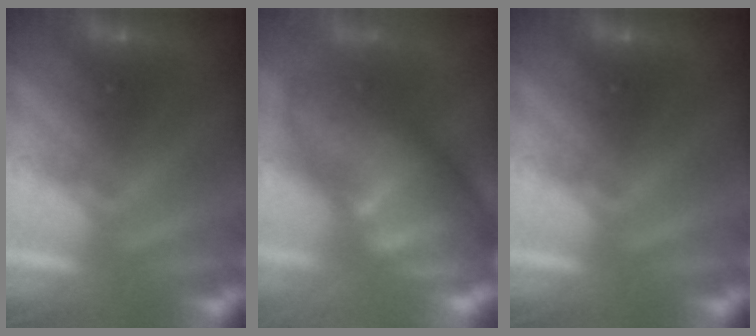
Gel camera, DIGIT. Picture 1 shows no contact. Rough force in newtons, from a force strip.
{"total": 14.6}
{"total": 0.0}